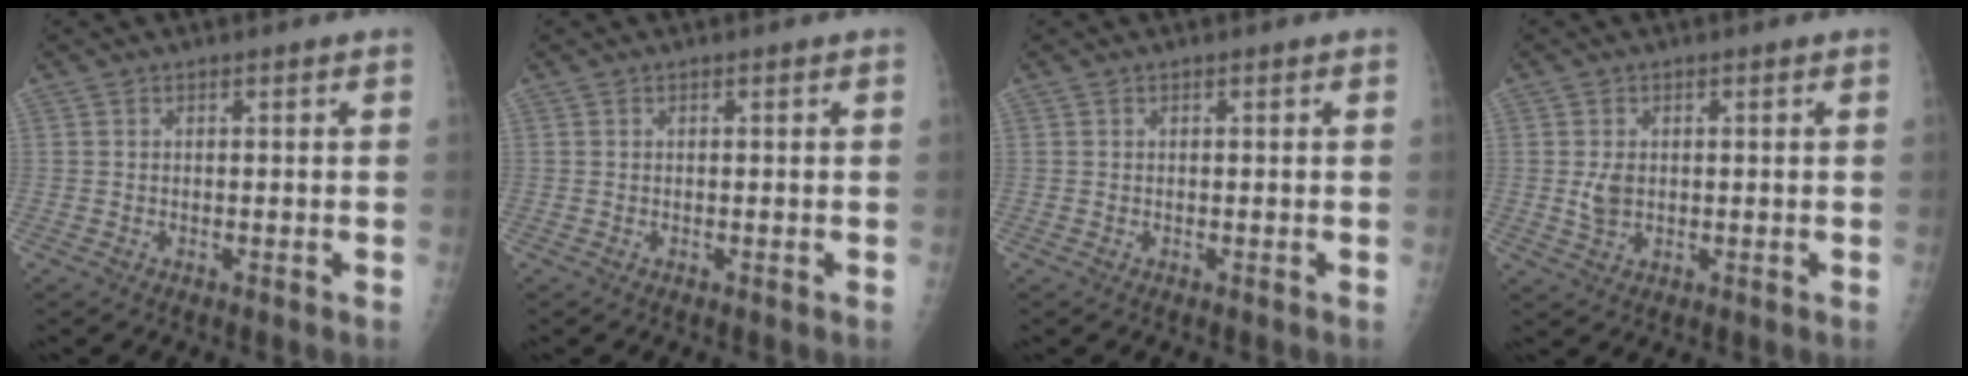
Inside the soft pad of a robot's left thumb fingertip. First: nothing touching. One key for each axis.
{"total": 0.0}
{"total": 0.0}
{"total": 3.3, "fx": 0.2, "fy": 2.3, "fz": 2.3, "tx": -0.037, "ty": -0.004, "tz": 0.008}